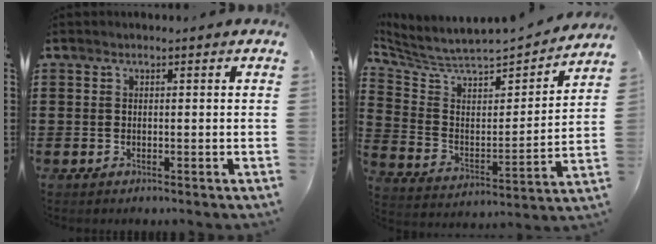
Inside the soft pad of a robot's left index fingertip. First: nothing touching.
{"total": 5.0, "force": [4.7, 1.3, 0.9], "torque": [-0.051, -0.051, 0.073]}